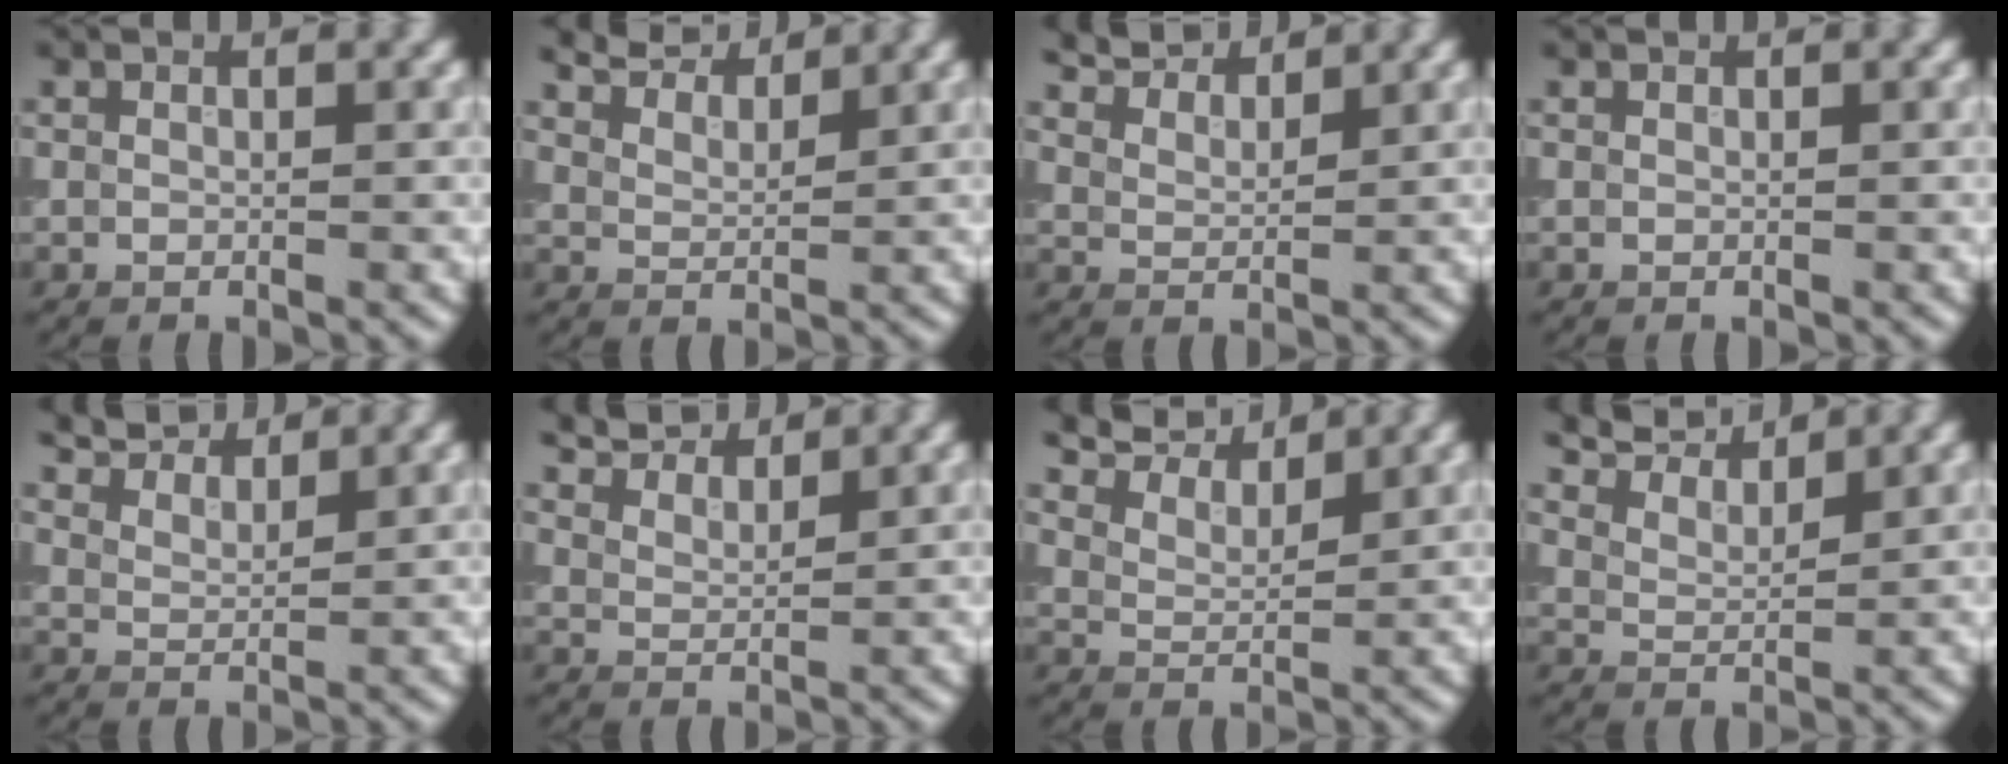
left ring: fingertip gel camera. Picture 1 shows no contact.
{"total": 5.7, "force": [5.2, 1.3, 1.8], "torque": [-0.043, 0.007, 0.087]}
{"total": 5.4, "force": [4.9, 1.4, 1.7], "torque": [-0.042, 0.006, 0.087]}
{"total": 0.0}
{"total": 5.8, "force": [5.2, 1.7, 2.0], "torque": [-0.048, 0.009, 0.089]}
{"total": 6.0, "force": [5.4, 1.7, 2.0], "torque": [-0.050, 0.010, 0.090]}
{"total": 8.1, "force": [7.1, 2.4, 3.1], "torque": [-0.072, 0.016, 0.113]}
{"total": 6.8, "force": [6.2, 1.7, 2.4], "torque": [-0.055, 0.013, 0.097]}